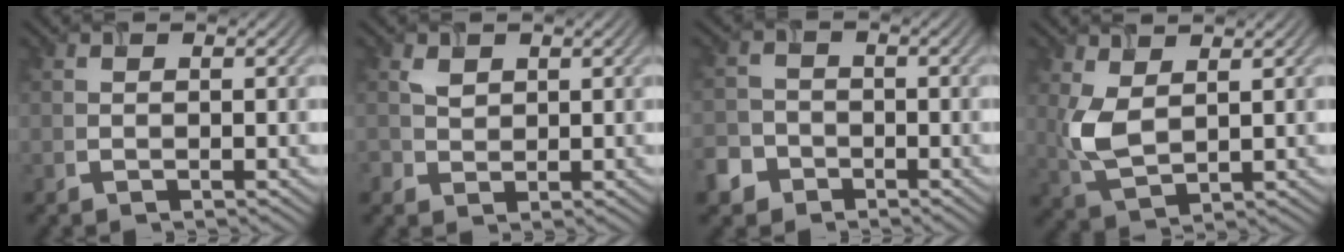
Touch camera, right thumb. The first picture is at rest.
{"total": 1.7, "force": [0.7, 1.4, 0.6], "torque": [-0.021, -0.003, 0.018]}
{"total": 4.2, "force": [-2.7, 3.0, 1.1], "torque": [-0.032, -0.003, -0.060]}
{"total": 5.1, "force": [1.4, 2.7, 4.0], "torque": [-0.108, -0.001, 0.035]}